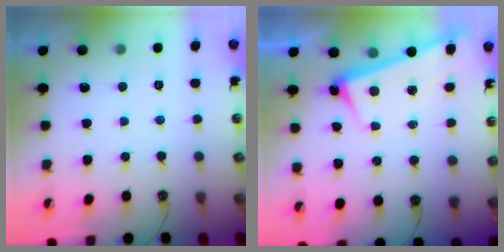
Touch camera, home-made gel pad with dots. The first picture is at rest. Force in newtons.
{"total": 2.6, "press": 2.5, "slide": 0.7}